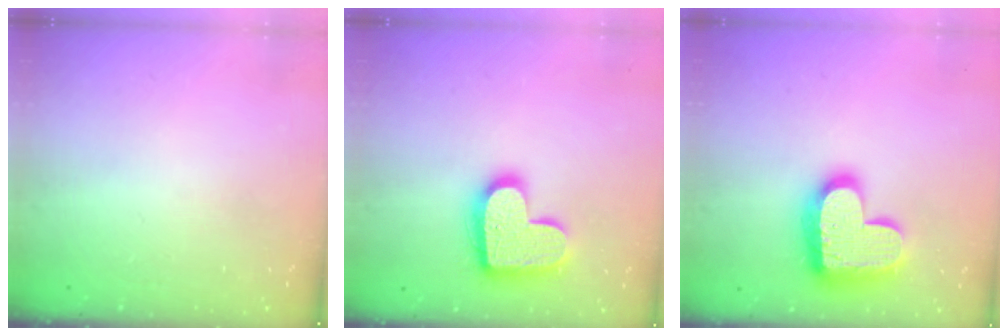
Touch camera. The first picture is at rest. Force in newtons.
{"total": 17.4, "press": 17.4, "slide": 0.9}
{"total": 18.7, "press": 18.7, "slide": 1.2}